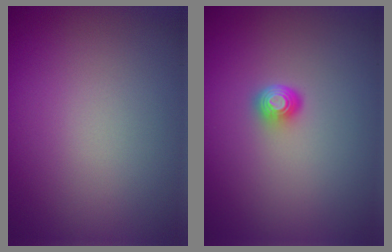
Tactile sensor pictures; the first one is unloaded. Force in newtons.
{"total": 1.7, "press": 1.2, "slide": 1.2}